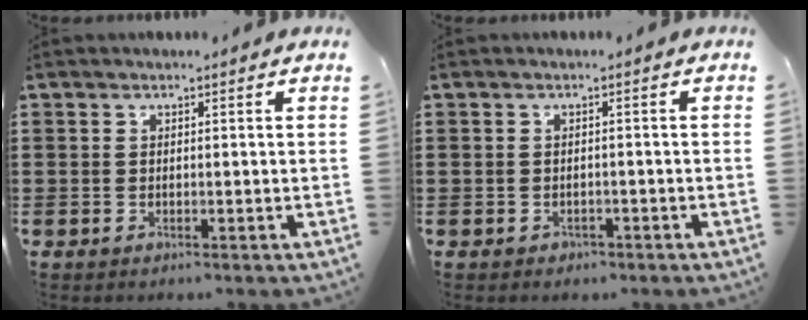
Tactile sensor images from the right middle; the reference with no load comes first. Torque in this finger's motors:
{"motor_torque": [0.30, -0.16, 0.00, 0.00]}